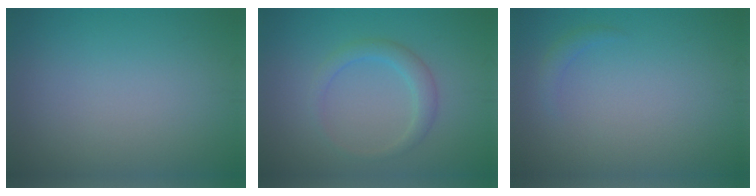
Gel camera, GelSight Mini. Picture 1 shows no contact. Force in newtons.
{"total": 2.3, "press": 2.3, "slide": 0.2}
{"total": 0.9, "press": 0.9, "slide": 0.0}